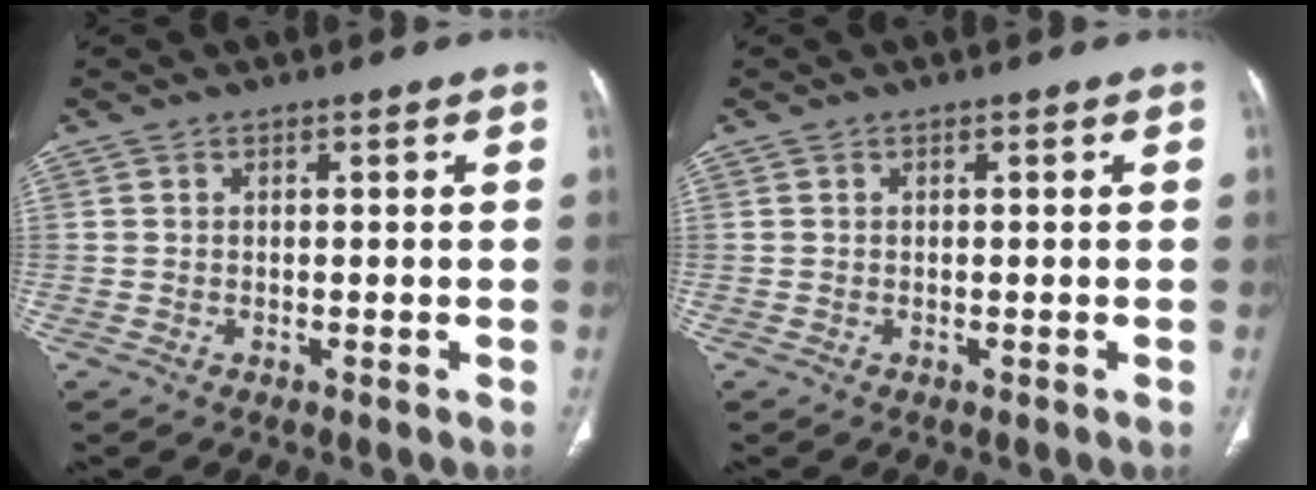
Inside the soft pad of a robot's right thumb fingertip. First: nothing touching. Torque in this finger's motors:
{"motor_torque": [0.01, 0.00, 0.41, -0.24, 0.02]}